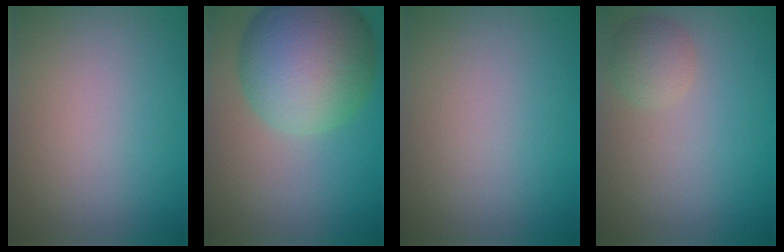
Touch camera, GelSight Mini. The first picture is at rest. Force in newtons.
{"total": 11.3, "press": 11.3, "slide": 0.3}
{"total": 0.0}
{"total": 2.1, "press": 2.1, "slide": 0.1}